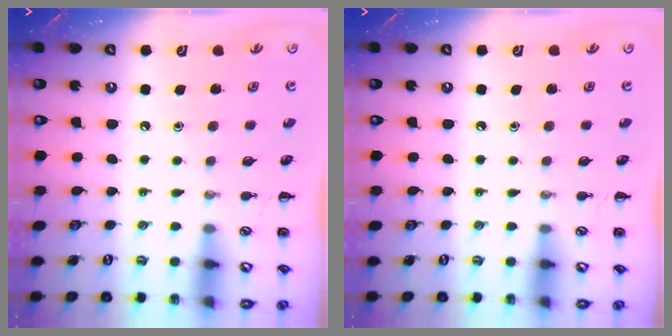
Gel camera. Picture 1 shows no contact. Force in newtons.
{"total": 0.0}